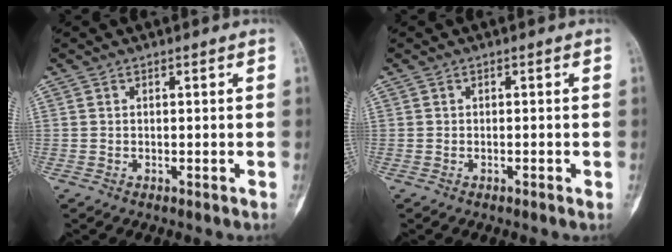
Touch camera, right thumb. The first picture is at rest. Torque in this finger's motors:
{"motor_torque": [-0.51, -0.46, -0.13, -0.21, 0.00]}